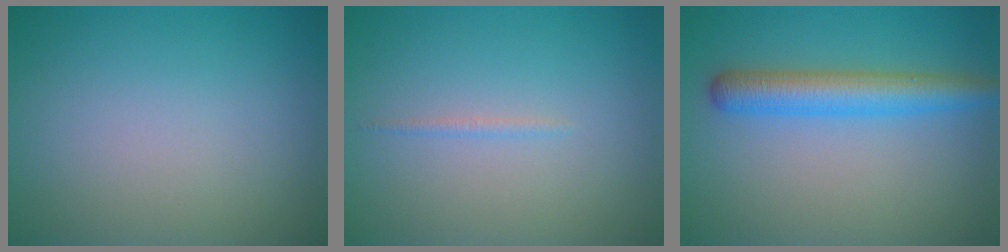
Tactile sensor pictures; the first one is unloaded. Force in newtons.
{"total": 0.6, "press": 0.6, "slide": 0.1}
{"total": 4.4, "press": 4.4, "slide": 0.1}